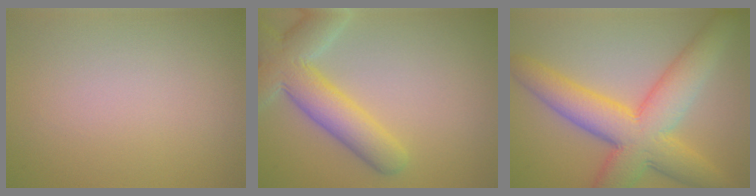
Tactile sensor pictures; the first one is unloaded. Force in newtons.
{"total": 7.1, "press": 7.1, "slide": 0.5}
{"total": 9.5, "press": 9.5, "slide": 0.1}